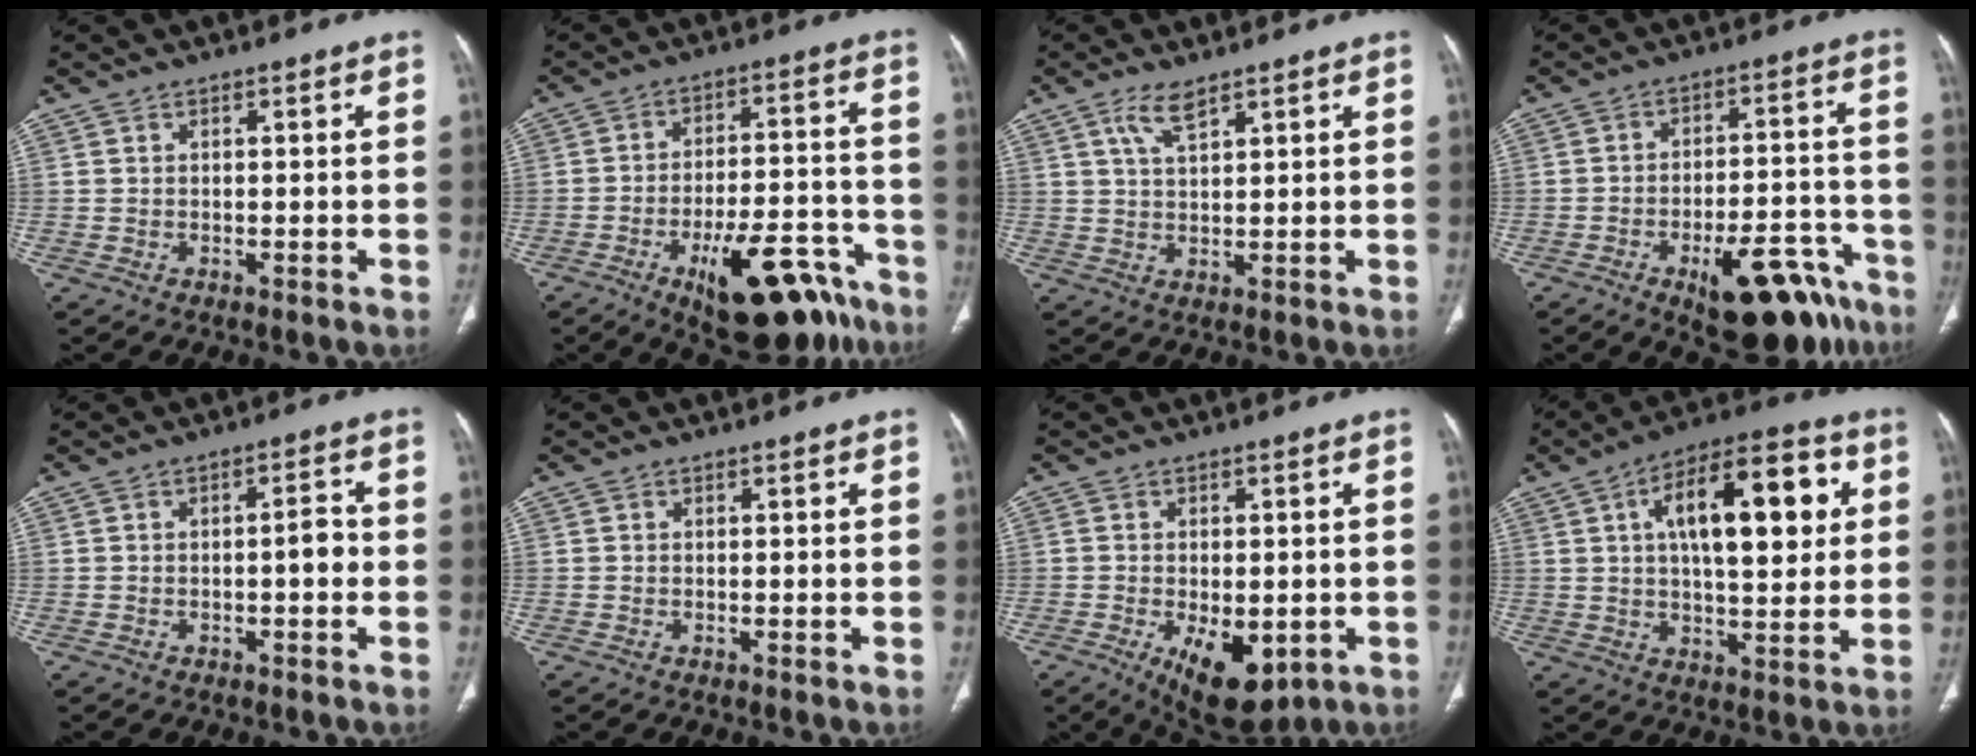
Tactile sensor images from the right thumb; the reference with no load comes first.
{"total": 18.7, "force": [-11.3, 7.5, 12.9], "torque": [-0.135, 0.078, -0.161]}
{"total": 4.5, "force": [2.8, 1.5, 3.1], "torque": [-0.063, -0.007, 0.061]}
{"total": 17.2, "force": [-10.3, 7.1, 11.8], "torque": [-0.100, 0.076, -0.138]}
{"total": 3.3, "force": [-0.7, 1.3, 2.9], "torque": [-0.034, 0.014, -0.013]}
{"total": 0.0}
{"total": 11.0, "force": [-3.7, 5.7, 8.6], "torque": [-0.115, -0.011, -0.041]}
{"total": 19.1, "force": [4.9, 8.1, 16.5], "torque": [-0.224, 0.012, 0.070]}